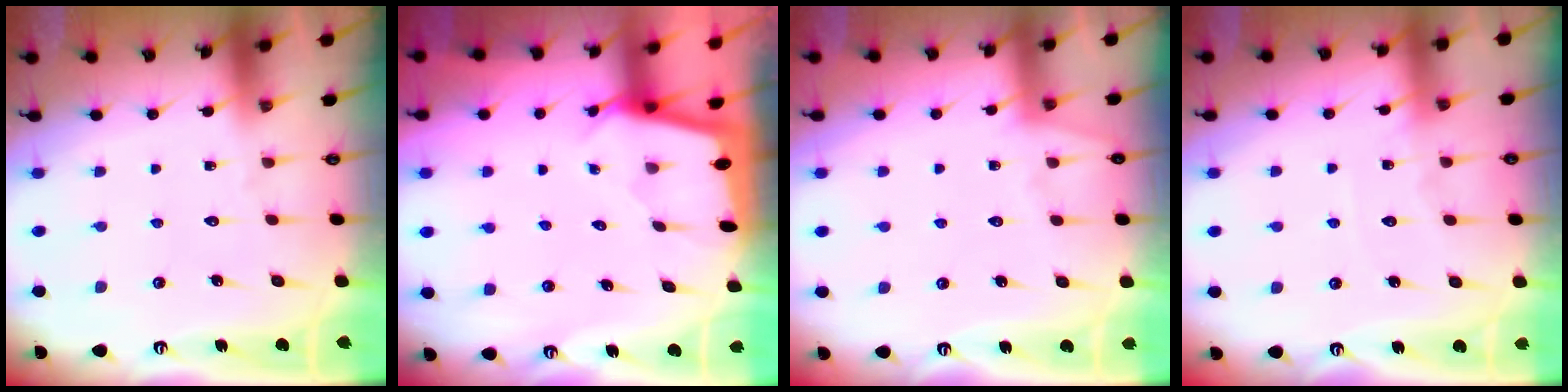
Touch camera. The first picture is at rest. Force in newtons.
{"total": 1.6, "press": 1.6, "slide": 0.2}
{"total": 1.6, "press": 1.5, "slide": 0.4}
{"total": 7.3, "press": 7.3, "slide": 0.6}